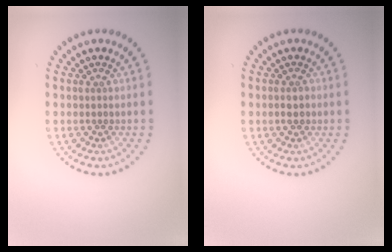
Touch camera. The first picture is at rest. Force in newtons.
{"total": 1.1, "press": 1.1, "slide": 0.3}